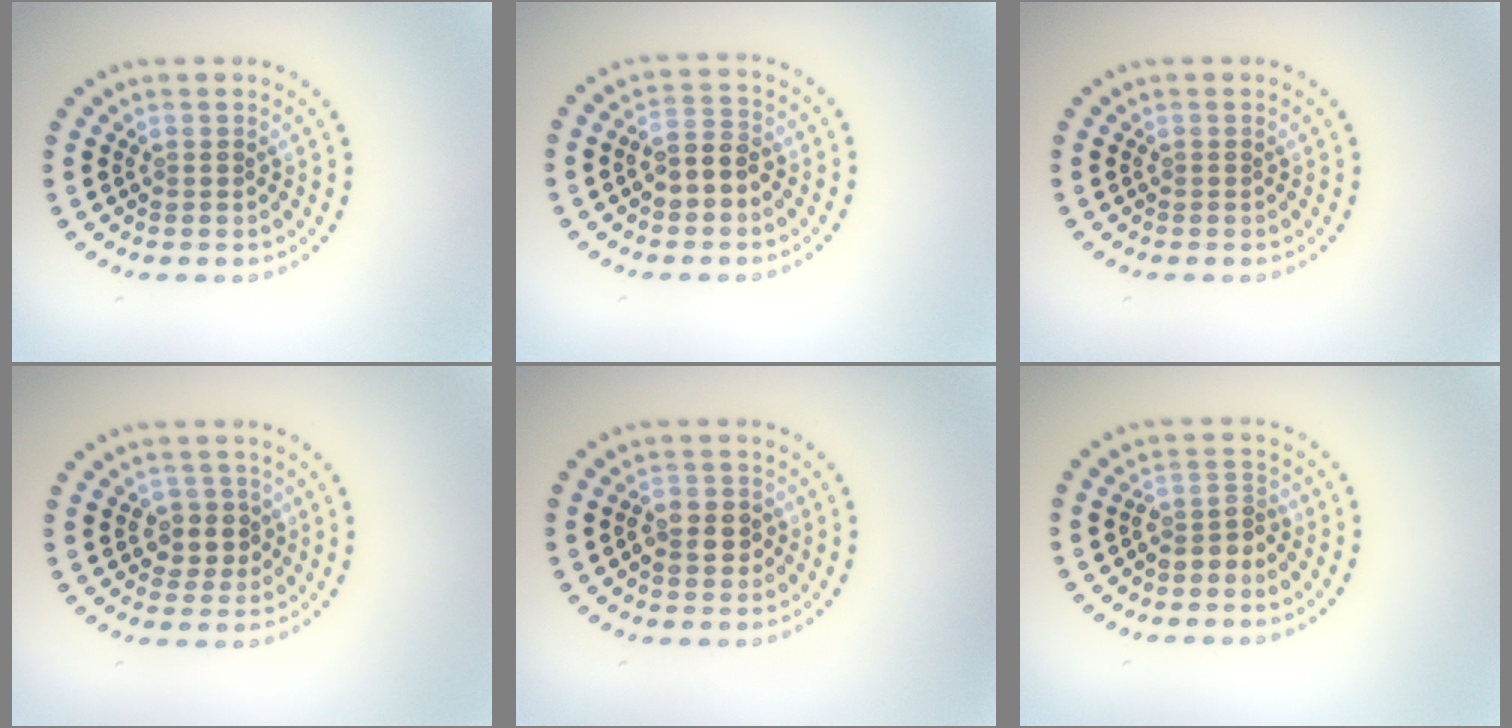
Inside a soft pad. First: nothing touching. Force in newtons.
{"total": 3.0, "press": 2.9, "slide": 0.9}
{"total": 0.0}
{"total": 2.2, "press": 2.0, "slide": 1.0}
{"total": 2.5, "press": 2.5, "slide": 0.6}
{"total": 2.1, "press": 1.5, "slide": 1.4}